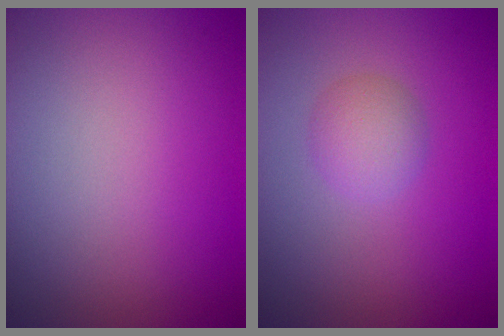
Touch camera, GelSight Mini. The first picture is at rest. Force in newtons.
{"total": 2.2, "press": 2.2, "slide": 0.1}